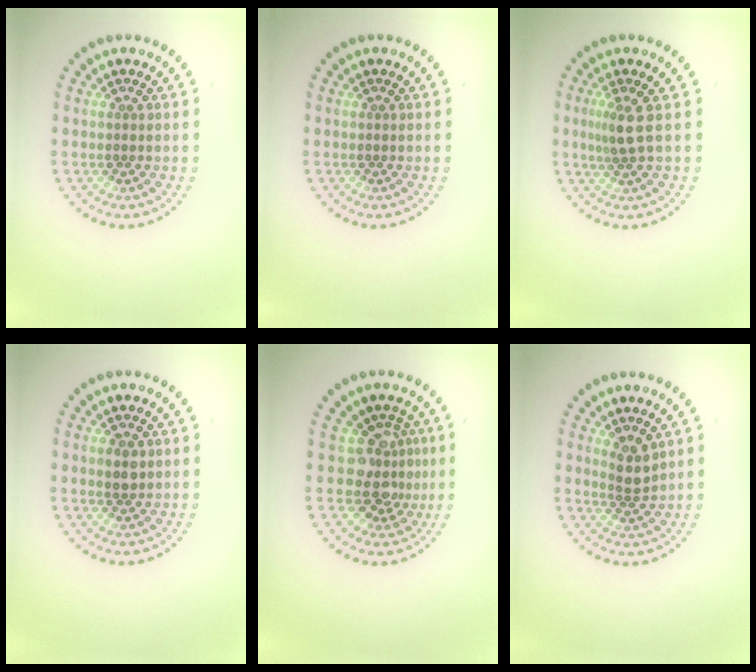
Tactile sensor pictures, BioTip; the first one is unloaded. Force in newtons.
{"total": 0.0}
{"total": 2.2, "press": 1.7, "slide": 1.4}
{"total": 1.7, "press": 1.7, "slide": 0.3}
{"total": 3.7, "press": 2.7, "slide": 2.5}
{"total": 2.1, "press": 1.7, "slide": 1.2}